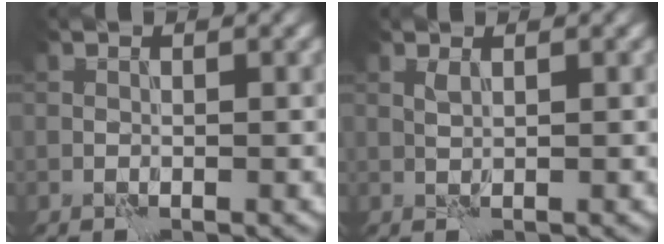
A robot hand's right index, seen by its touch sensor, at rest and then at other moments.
{"total": 0.7, "force": [0.6, -0.3, 0.2], "torque": [-0.006, 0.001, 0.013]}